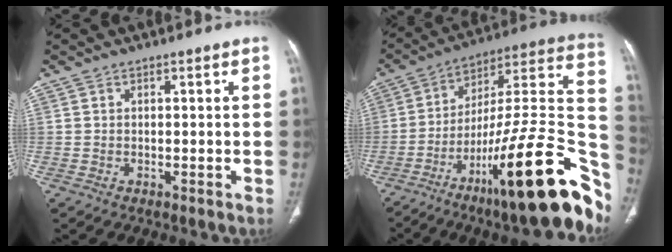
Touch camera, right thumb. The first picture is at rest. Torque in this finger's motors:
{"motor_torque": [0.11, 0.59, 1.79, -0.98, 0.18]}